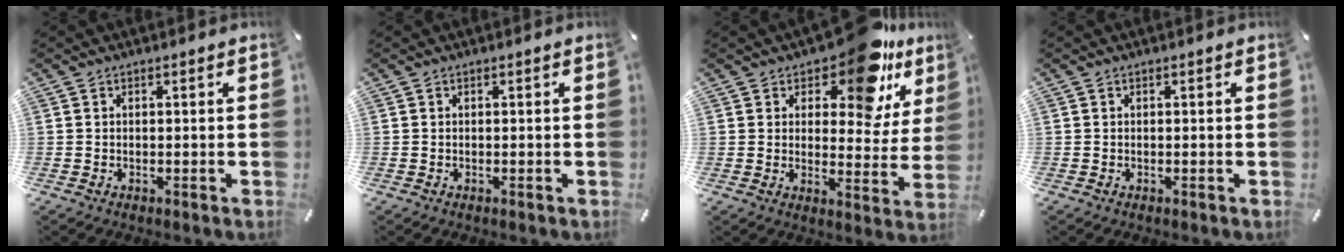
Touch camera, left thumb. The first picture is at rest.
{"total": 0.0}
{"total": 15.0, "force": [10.5, 6.0, 8.8], "torque": [-0.116, -0.074, 0.174]}
{"total": 0.0}